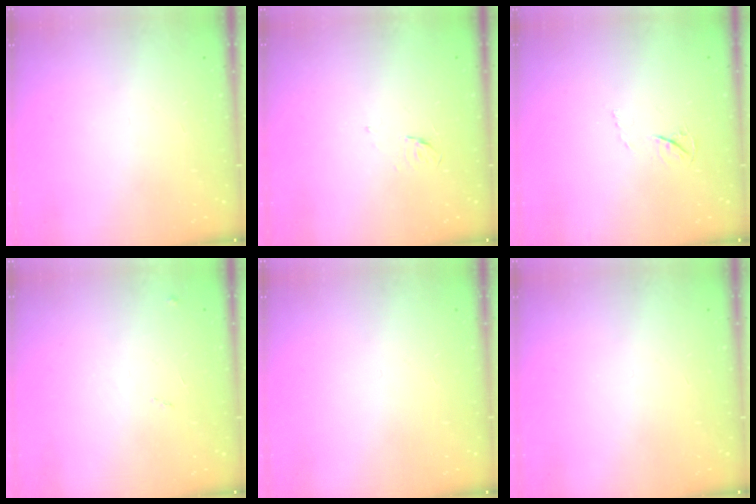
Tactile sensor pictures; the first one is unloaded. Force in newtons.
{"total": 3.5, "press": 3.4, "slide": 0.8}
{"total": 3.3, "press": 3.2, "slide": 0.5}
{"total": 6.8, "press": 6.8, "slide": 0.6}
{"total": 0.0}
{"total": 0.0}